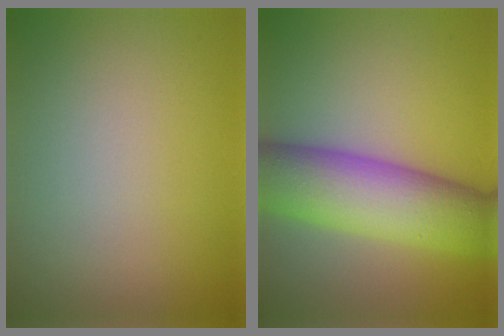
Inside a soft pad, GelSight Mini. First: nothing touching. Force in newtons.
{"total": 10.1, "press": 10.1, "slide": 0.2}